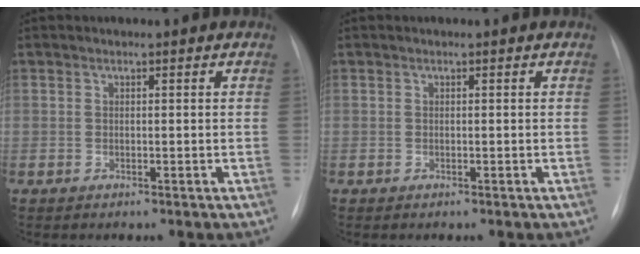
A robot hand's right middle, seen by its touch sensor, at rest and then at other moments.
{"total": 0.0}